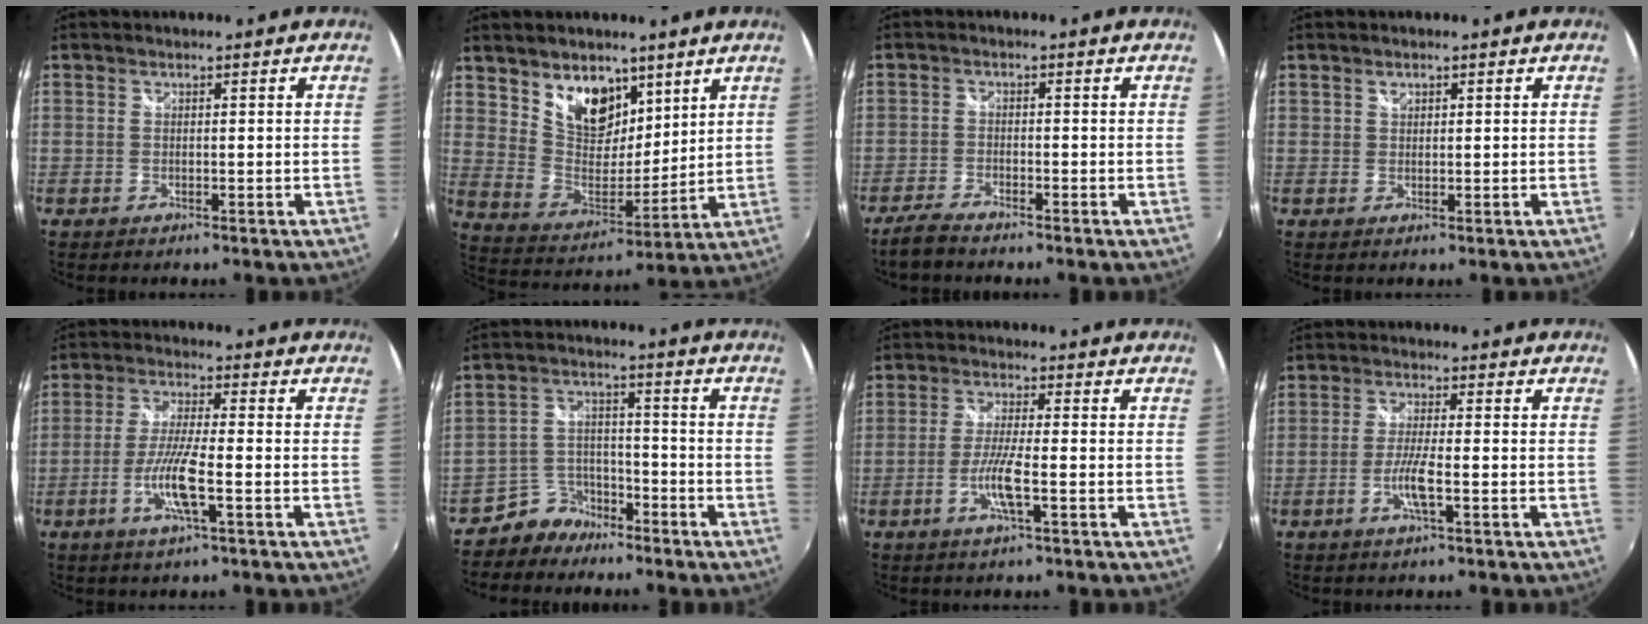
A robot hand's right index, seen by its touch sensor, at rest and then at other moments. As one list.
[{"total": 12.8, "force": [8.1, 7.7, 6.2], "torque": [-0.108, -0.004, 0.158]}, {"total": 3.6, "force": [-3.2, 0.6, 1.5], "torque": [-0.052, -0.007, -0.066]}, {"total": 1.2, "force": [0.8, 0.8, 0.4], "torque": [-0.005, 0.006, 0.016]}, {"total": 7.9, "force": [-2.9, 0.5, 7.4], "torque": [-0.151, -0.007, -0.058]}, {"total": 6.4, "force": [-5.1, 3.8, 0.5], "torque": [-0.020, 0.023, -0.092]}, {"total": 5.6, "force": [-2.2, 0.1, 5.1], "torque": [-0.107, -0.006, -0.044]}, {"total": 4.7, "force": [-1.9, 0.2, 4.3], "torque": [-0.088, -0.006, -0.038]}]